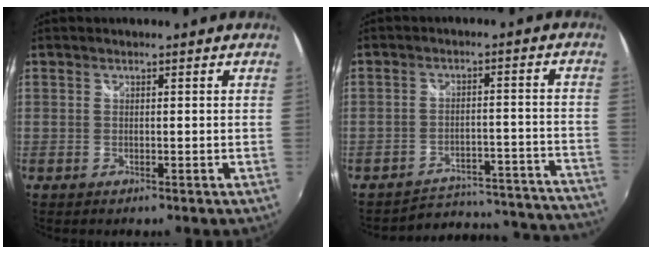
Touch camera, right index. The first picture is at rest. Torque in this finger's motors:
{"motor_torque": [-0.50, -0.17, -0.88, -0.15]}